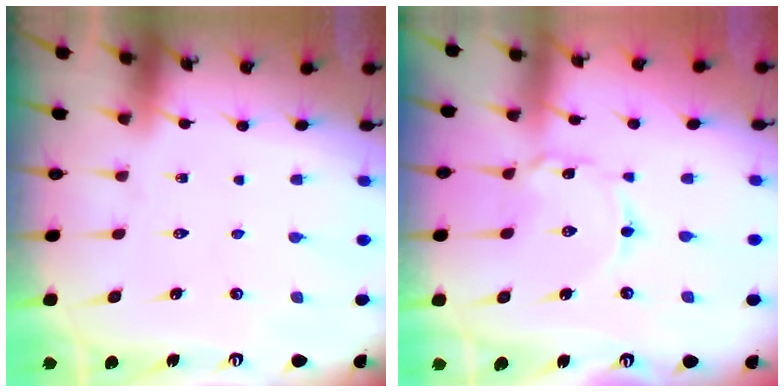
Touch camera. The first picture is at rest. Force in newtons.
{"total": 2.4, "press": 2.4, "slide": 0.1}